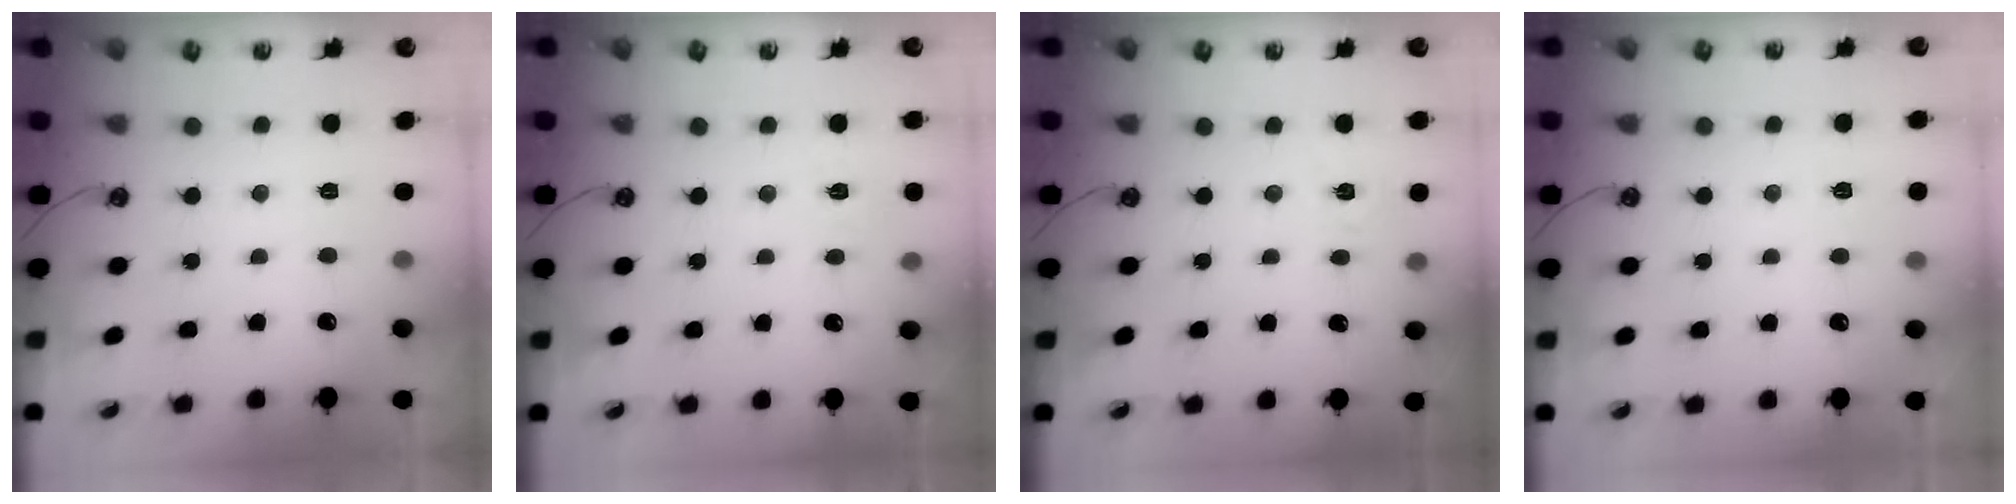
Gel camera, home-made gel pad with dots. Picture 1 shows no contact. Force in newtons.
{"total": 5.5, "press": 5.4, "slide": 0.6}
{"total": 3.1, "press": 3.0, "slide": 0.3}
{"total": 2.3, "press": 2.3, "slide": 0.3}